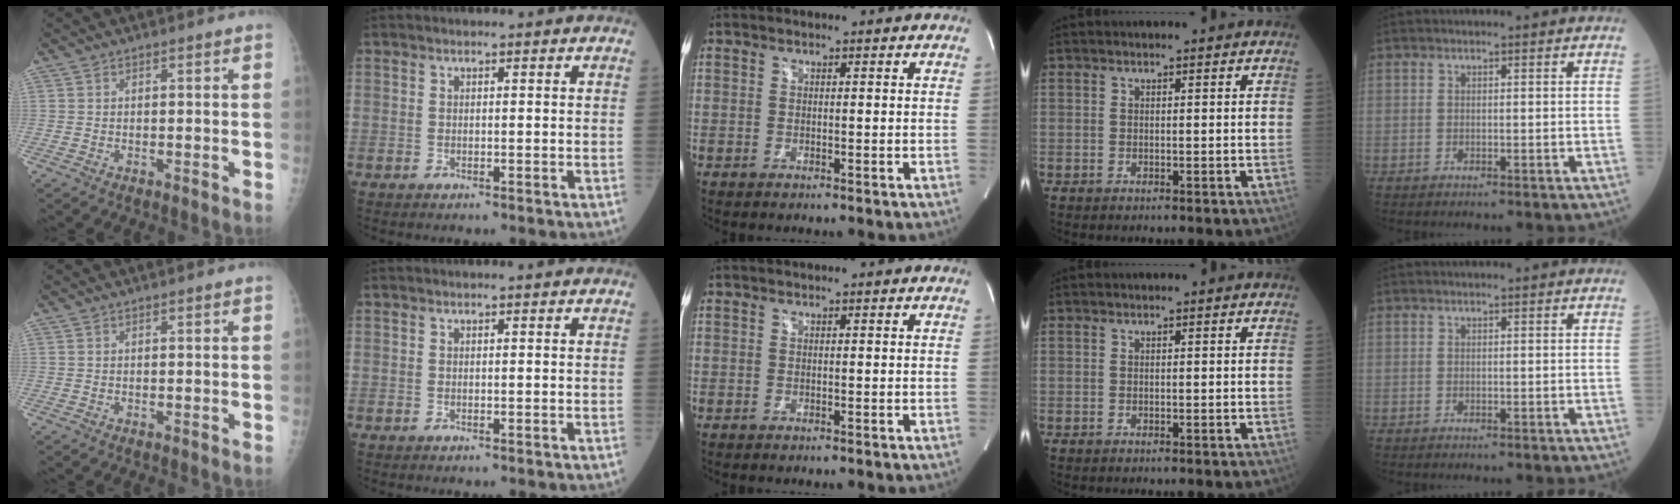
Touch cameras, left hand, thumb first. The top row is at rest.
{}